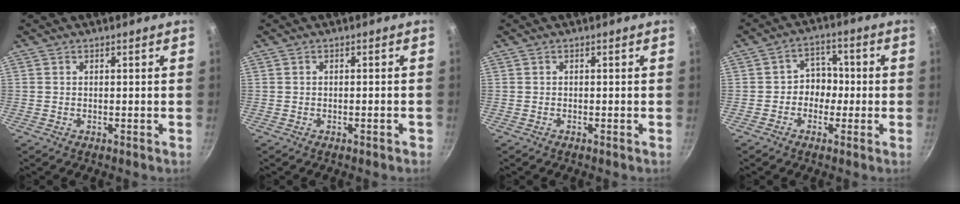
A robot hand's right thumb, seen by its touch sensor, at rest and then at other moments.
{"total": 1.2, "force": [-0.8, 0.3, 0.9], "torque": [-0.010, 0.009, -0.008]}
{"total": 0.0}
{"total": 5.7, "force": [-0.9, 4.9, 2.7], "torque": [0.011, 0.021, -0.024]}